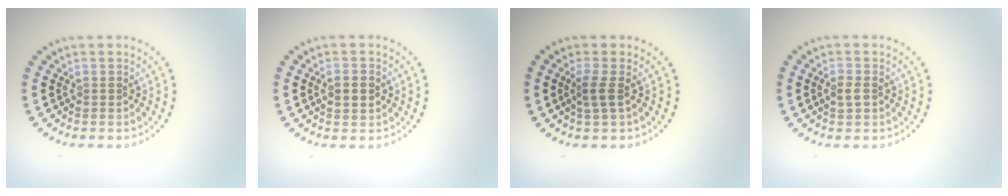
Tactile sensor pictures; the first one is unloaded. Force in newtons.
{"total": 2.4, "press": 2.4, "slide": 0.2}
{"total": 1.7, "press": 1.3, "slide": 1.0}
{"total": 1.3, "press": 1.3, "slide": 0.1}